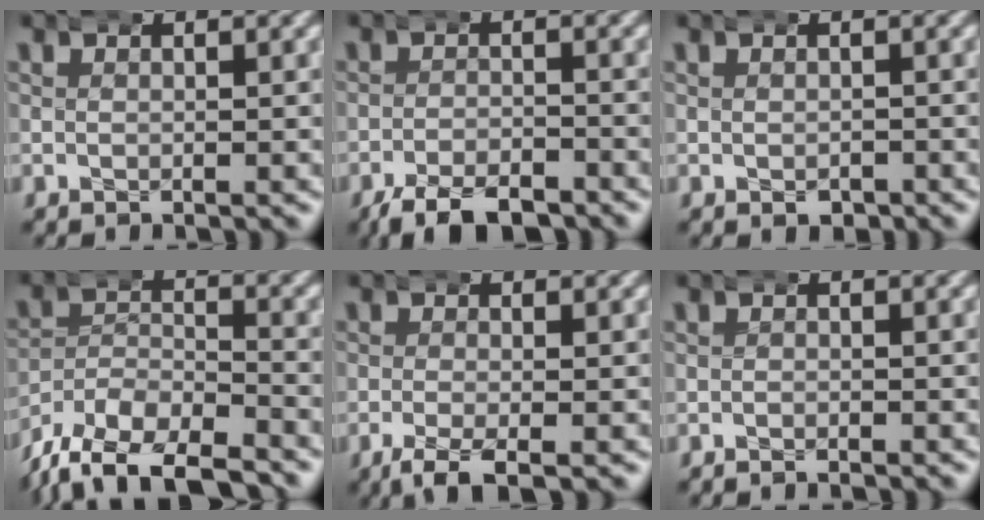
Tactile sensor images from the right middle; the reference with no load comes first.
{"total": 5.7, "force": [-4.9, 1.7, 2.4], "torque": [-0.024, -0.011, -0.078]}
{"total": 1.2, "force": [-0.7, 0.9, 0.5], "torque": [-0.001, -0.008, -0.006]}
{"total": 9.9, "force": [-7.3, 5.6, 3.7], "torque": [-0.064, -0.029, -0.125]}
{"total": 3.4, "force": [-2.4, 0.8, 2.3], "torque": [-0.039, -0.010, -0.034]}
{"total": 1.3, "force": [-1.2, -0.1, 0.3], "torque": [0.001, 0.000, -0.022]}